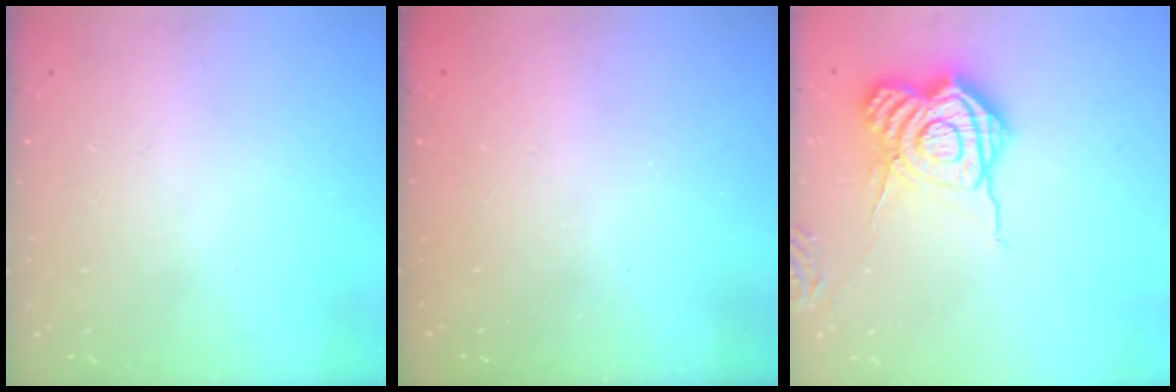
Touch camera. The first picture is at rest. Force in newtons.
{"total": 2.3, "press": 2.1, "slide": 0.8}
{"total": 15.9, "press": 15.9, "slide": 1.0}